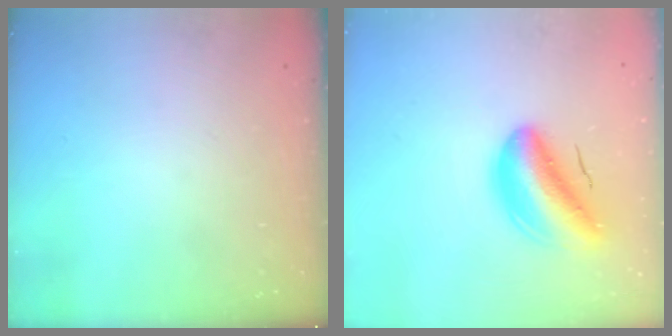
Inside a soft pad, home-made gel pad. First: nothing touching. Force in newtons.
{"total": 8.9, "press": 8.4, "slide": 2.9}